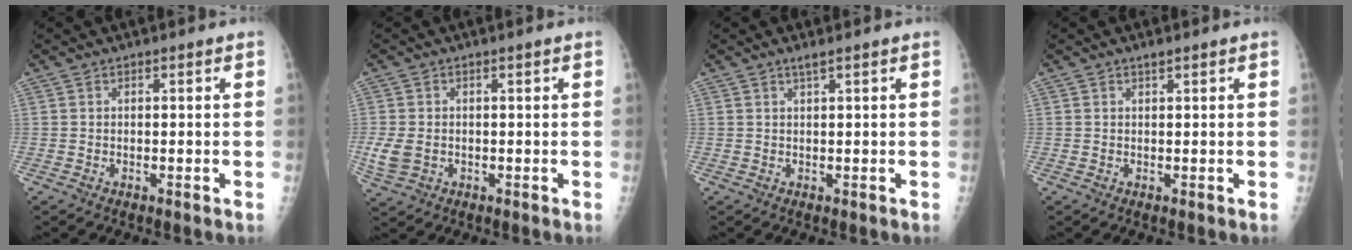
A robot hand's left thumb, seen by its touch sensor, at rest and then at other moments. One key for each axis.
{"total": 4.5, "fx": -0.3, "fy": 3.3, "fz": 3.0, "tx": -0.071, "ty": 0.000, "tz": 0.000}
{"total": 1.1, "fx": 0.8, "fy": -0.1, "fz": 0.8, "tx": -0.019, "ty": 0.000, "tz": 0.016}
{"total": 0.8, "fx": 0.6, "fy": 0.1, "fz": 0.5, "tx": -0.009, "ty": -0.002, "tz": 0.012}